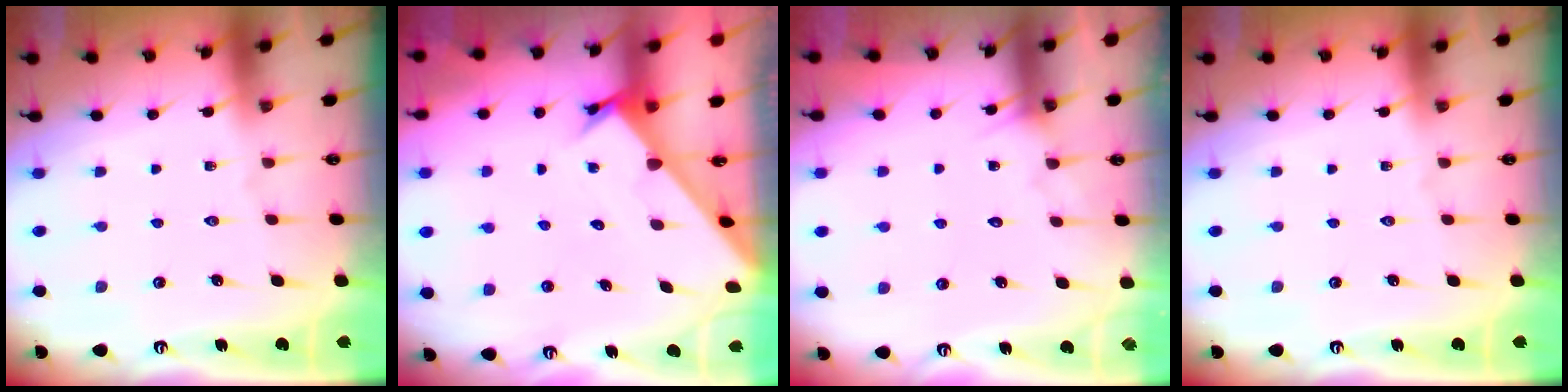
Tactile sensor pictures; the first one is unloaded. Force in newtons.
{"total": 2.2, "press": 2.2, "slide": 0.1}
{"total": 5.1, "press": 5.1, "slide": 0.4}
{"total": 0.0}